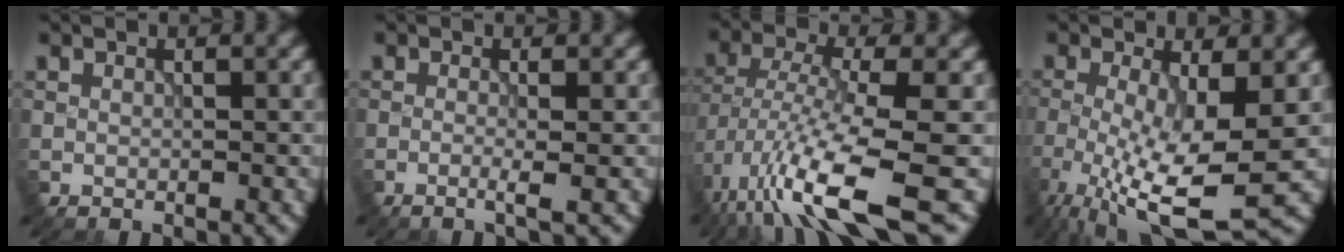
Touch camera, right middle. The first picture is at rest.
{"total": 1.4, "force": [-0.4, -0.1, 1.4], "torque": [-0.023, 0.002, -0.013]}
{"total": 9.6, "force": [-4.9, 2.2, 8.0], "torque": [-0.163, -0.006, -0.093]}
{"total": 8.2, "force": [-2.8, 1.9, 7.5], "torque": [-0.152, -0.020, -0.049]}